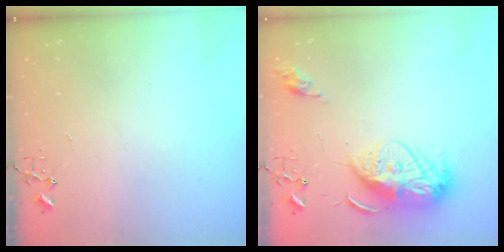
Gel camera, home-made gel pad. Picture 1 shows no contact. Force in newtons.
{"total": 15.5, "press": 15.4, "slide": 1.4}